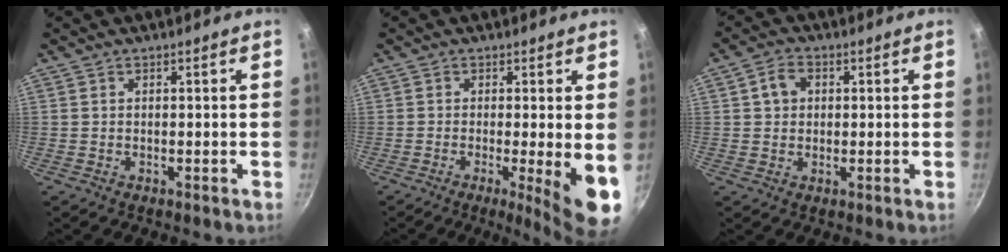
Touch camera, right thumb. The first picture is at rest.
{"total": 8.7, "force": [-1.5, 1.1, 8.5], "torque": [-0.112, -0.013, -0.018]}
{"total": 4.6, "force": [1.0, 3.7, 2.6], "torque": [-0.031, 0.008, 0.011]}